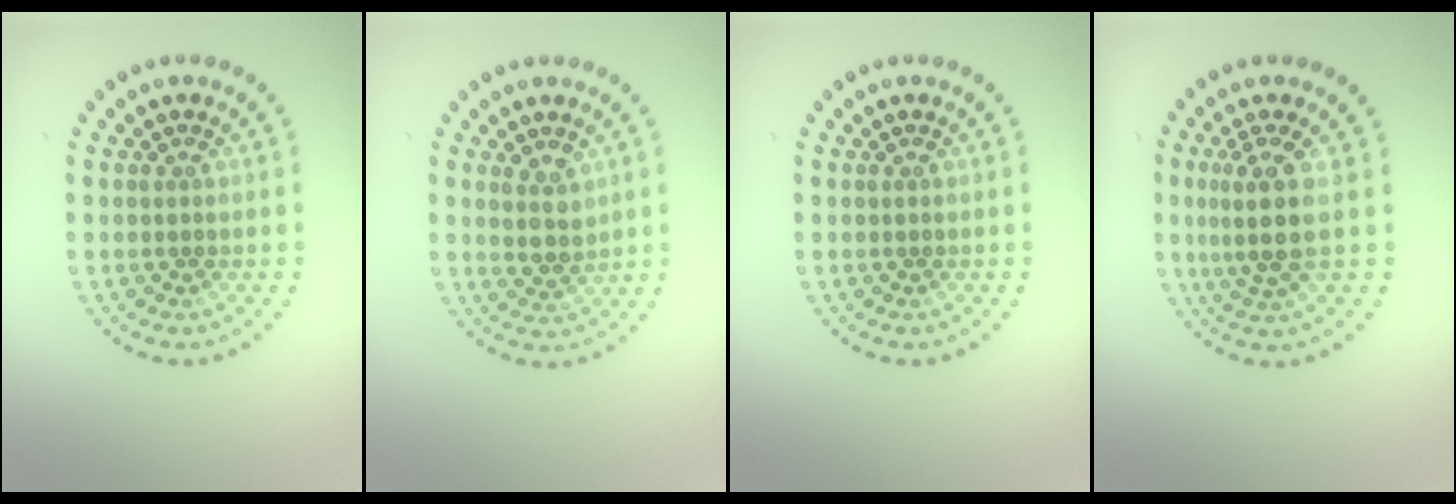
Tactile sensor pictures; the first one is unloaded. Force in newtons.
{"total": 2.5, "press": 2.2, "slide": 1.0}
{"total": 0.0}
{"total": 3.4, "press": 2.6, "slide": 2.1}